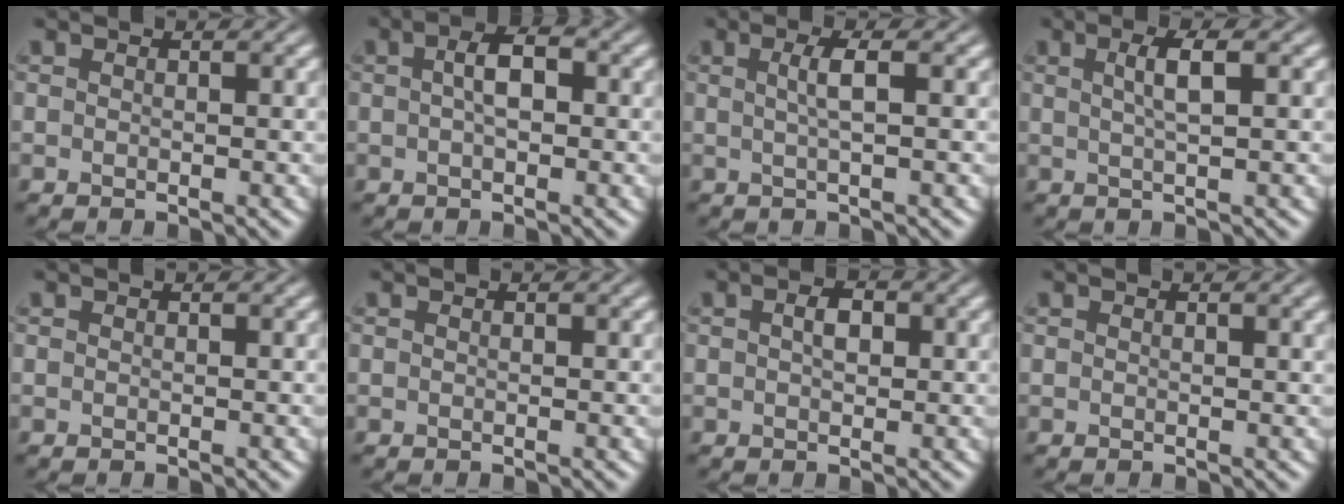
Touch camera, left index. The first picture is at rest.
{"total": 3.0, "force": [0.2, 1.3, 2.6], "torque": [-0.045, 0.006, -0.001]}
{"total": 2.3, "force": [0.3, 0.5, 2.2], "torque": [-0.039, 0.004, 0.003]}
{"total": 2.7, "force": [0.7, 0.7, 2.5], "torque": [-0.037, 0.006, 0.009]}
{"total": 0.0}
{"total": 0.0}
{"total": 1.9, "force": [0.4, 1.1, 1.5], "torque": [-0.027, 0.004, 0.003]}
{"total": 1.2, "force": [0.5, 0.3, 1.1], "torque": [-0.012, 0.004, 0.007]}